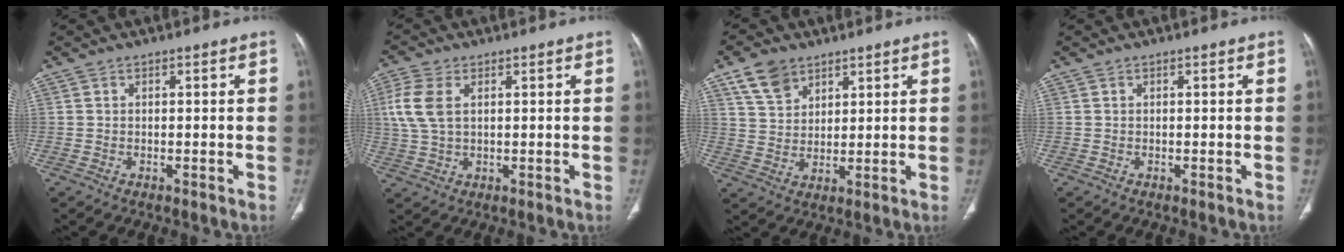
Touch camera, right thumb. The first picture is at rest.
{"total": 7.1, "force": [1.9, 4.0, 5.6], "torque": [-0.139, 0.006, 0.040]}
{"total": 7.2, "force": [4.7, 4.6, 3.1], "torque": [-0.041, -0.019, 0.096]}
{"total": 0.0}